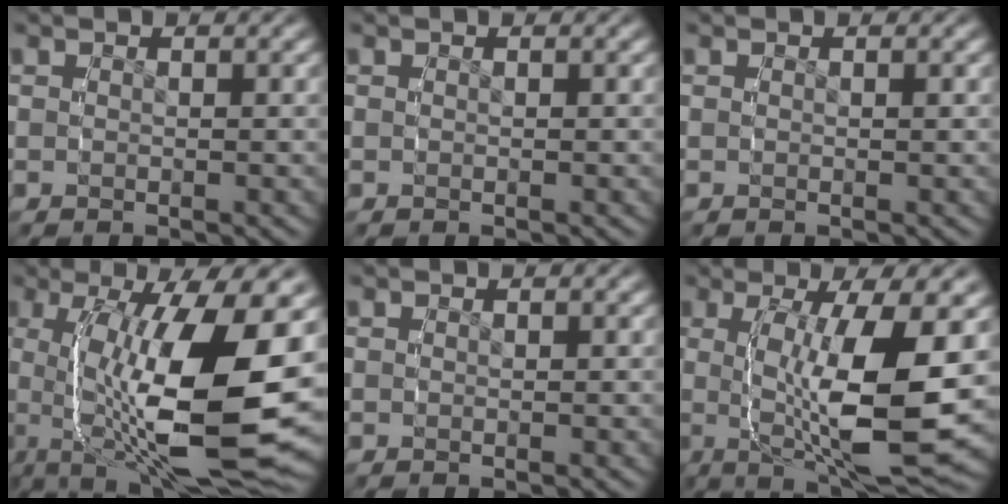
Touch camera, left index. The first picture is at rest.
{"total": 0.0}
{"total": 0.0}
{"total": 13.3, "force": [-0.9, 4.9, 12.3], "torque": [-0.211, -0.022, 0.011]}
{"total": 0.0}
{"total": 10.7, "force": [0.8, 2.3, 10.4], "torque": [-0.160, -0.007, 0.025]}